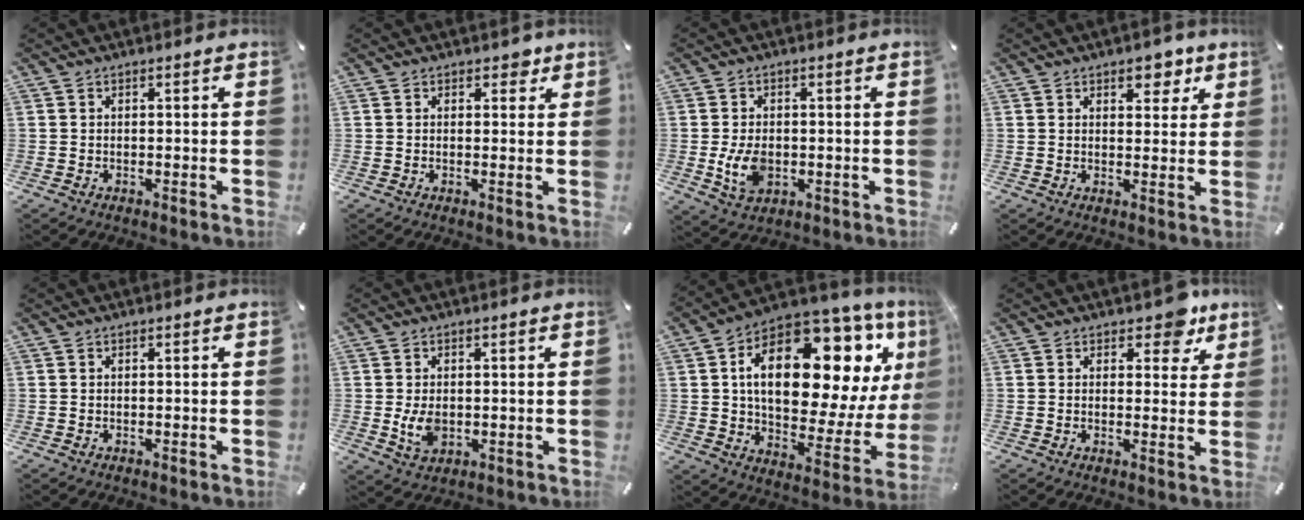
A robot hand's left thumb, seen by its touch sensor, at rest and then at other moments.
{"total": 2.6, "force": [1.4, 1.8, 1.3], "torque": [0.004, -0.005, 0.015]}
{"total": 7.0, "force": [-0.9, 4.9, 4.9], "torque": [-0.109, -0.006, -0.017]}
{"total": 6.2, "force": [3.7, 4.0, 3.0], "torque": [-0.015, -0.017, 0.055]}
{"total": 0.0}
{"total": 5.1, "force": [-0.3, 3.5, 3.7], "torque": [-0.087, -0.008, -0.011]}
{"total": 24.7, "force": [9.0, 12.9, 19.0], "torque": [-0.293, -0.062, 0.149]}
{"total": 7.1, "force": [4.8, 3.9, 3.5], "torque": [-0.020, -0.030, 0.077]}